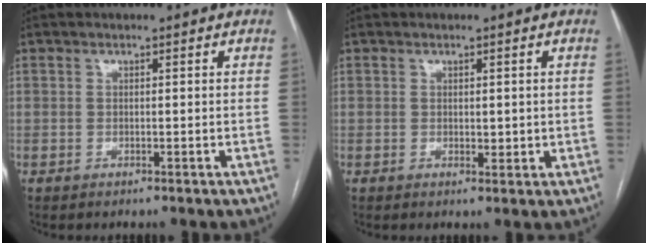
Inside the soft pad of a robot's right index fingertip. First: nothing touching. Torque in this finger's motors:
{"motor_torque": [-0.07, 0.29, 0.00, 0.01]}